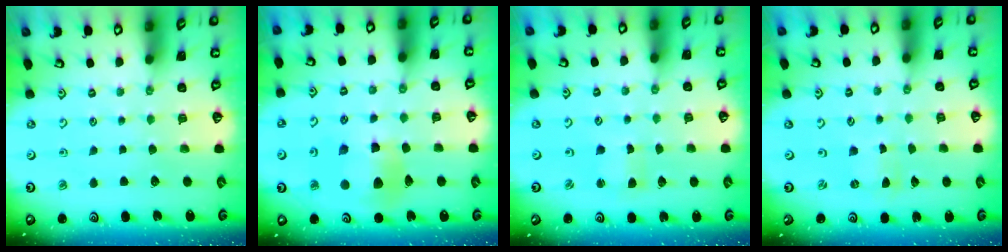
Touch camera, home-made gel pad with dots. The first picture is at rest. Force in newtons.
{"total": 11.4, "press": 11.3, "slide": 1.6}
{"total": 1.8, "press": 1.7, "slide": 0.4}
{"total": 0.0}